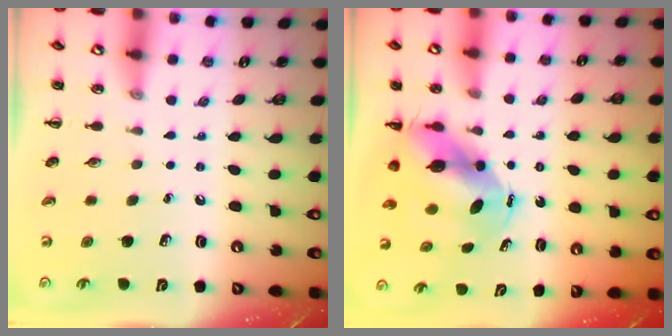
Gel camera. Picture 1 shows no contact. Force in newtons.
{"total": 8.0, "press": 7.8, "slide": 1.7}